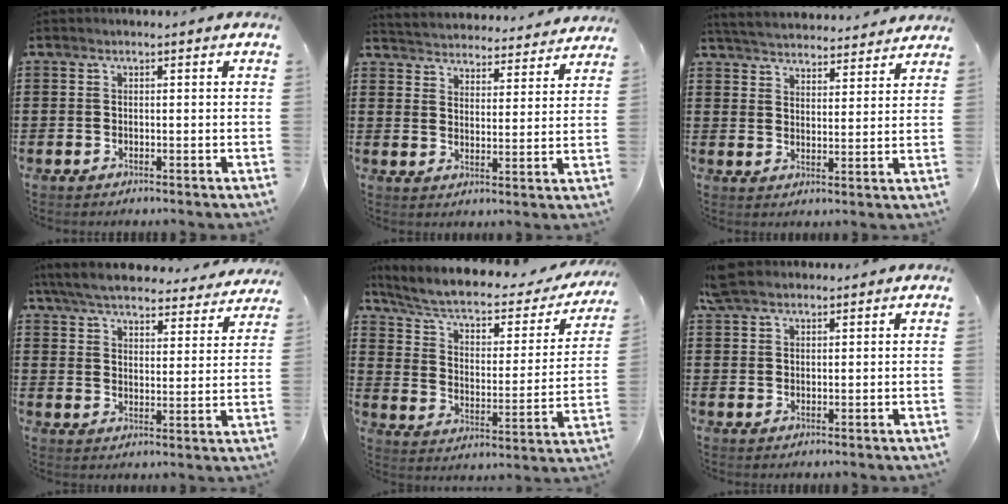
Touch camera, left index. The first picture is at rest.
{"total": 4.1, "force": [4.1, -0.1, -0.6], "torque": [-0.011, -0.036, 0.068]}
{"total": 4.6, "force": [4.6, 0.2, 0.3], "torque": [-0.027, -0.028, 0.081]}
{"total": 6.5, "force": [6.2, 0.5, 1.8], "torque": [-0.064, -0.037, 0.109]}
{"total": 5.9, "force": [4.0, 2.0, 3.8], "torque": [-0.093, -0.026, 0.064]}
{"total": 4.1, "force": [3.5, 1.4, 1.7], "torque": [-0.041, 0.002, 0.069]}